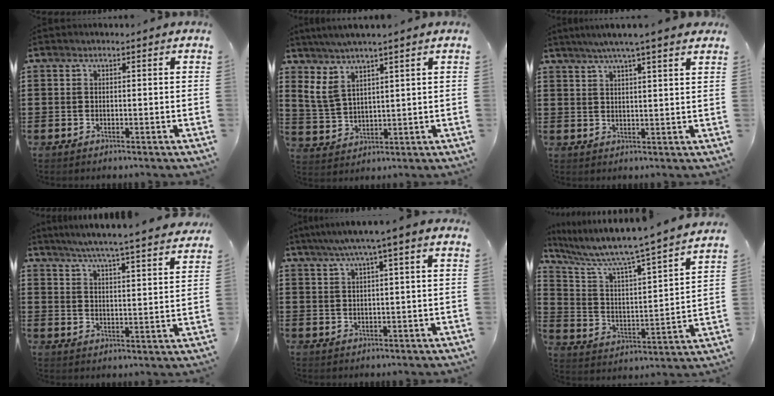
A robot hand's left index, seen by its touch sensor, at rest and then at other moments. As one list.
[{"total": 5.1, "force": [3.1, 1.7, 3.6], "torque": [-0.086, -0.004, 0.054]}, {"total": 4.6, "force": [3.7, -0.4, 2.7], "torque": [-0.063, -0.005, 0.062]}, {"total": 5.4, "force": [5.0, -0.9, 2.0], "torque": [-0.059, -0.036, 0.082]}, {"total": 3.9, "force": [2.0, -0.3, 3.3], "torque": [-0.067, 0.002, 0.032]}, {"total": 7.1, "force": [6.2, -0.2, 3.5], "torque": [-0.098, -0.056, 0.094]}]